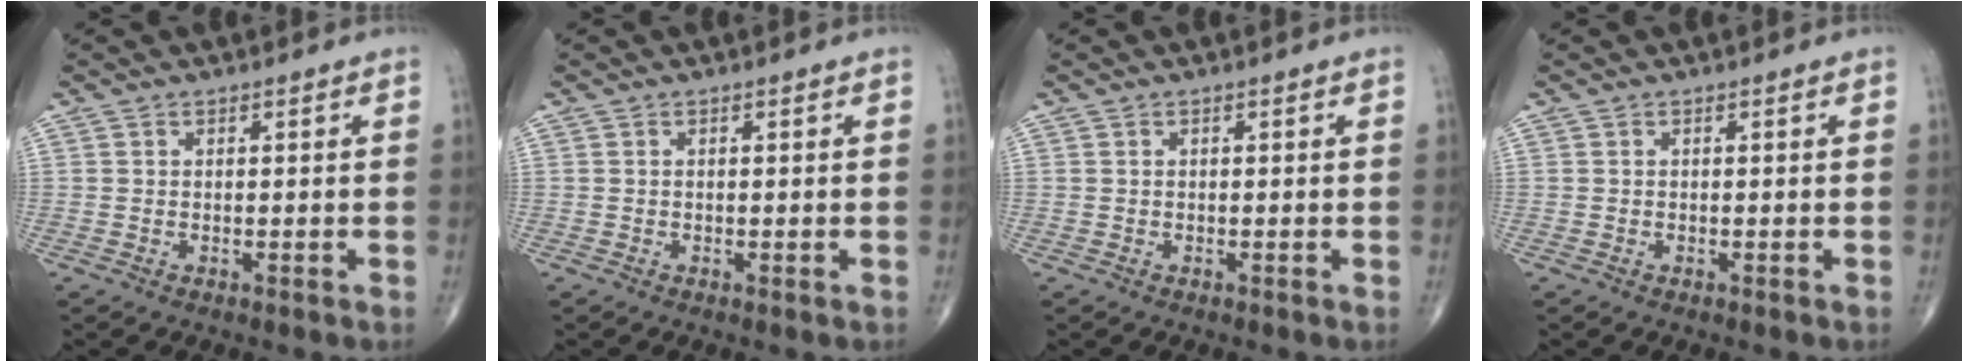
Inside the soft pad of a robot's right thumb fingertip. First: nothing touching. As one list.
[{"total": 0.0}, {"total": 0.0}, {"total": 0.0}]